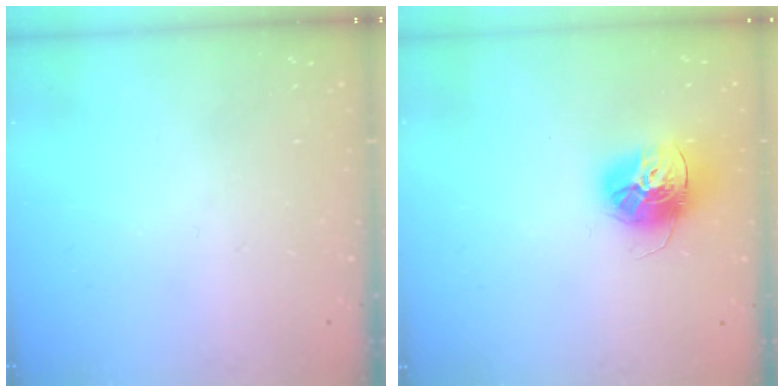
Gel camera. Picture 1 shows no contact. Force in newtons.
{"total": 14.6, "press": 14.5, "slide": 1.3}